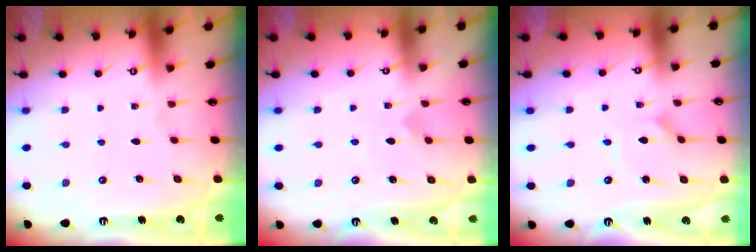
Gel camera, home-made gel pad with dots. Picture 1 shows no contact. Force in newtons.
{"total": 4.7, "press": 4.7, "slide": 0.5}
{"total": 1.7, "press": 1.6, "slide": 0.3}